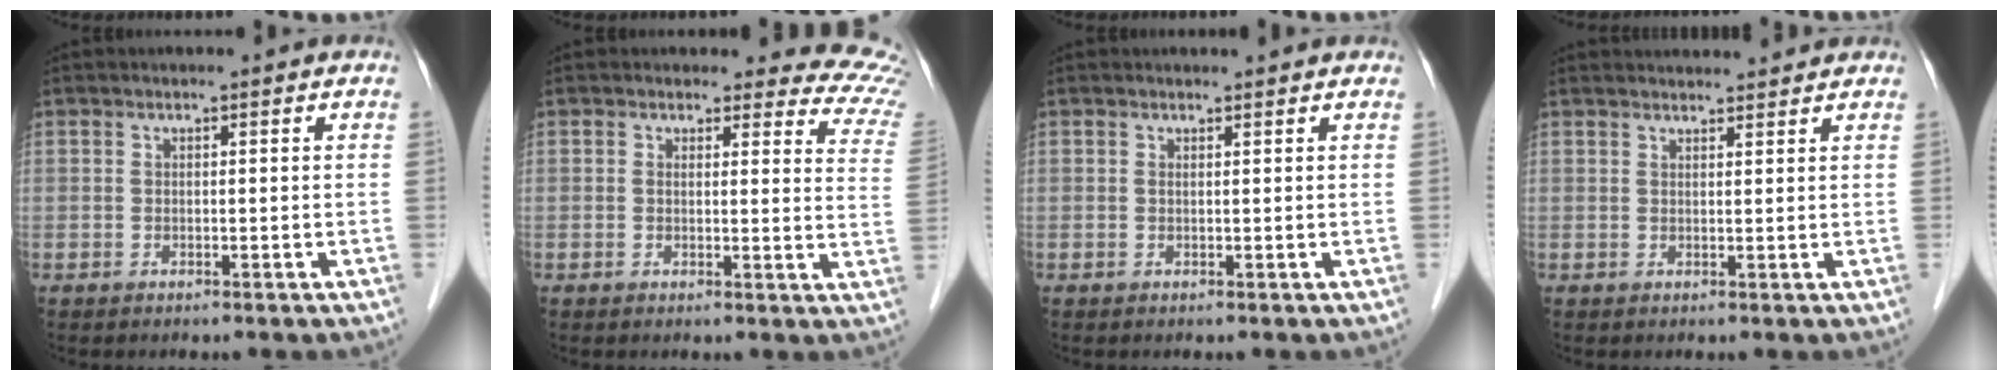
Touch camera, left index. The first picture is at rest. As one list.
[{"total": 10.7, "force": [10.2, 3.1, 0.8], "torque": [0.040, -0.068, 0.059]}, {"total": 1.5, "force": [1.4, -0.1, 0.2], "torque": [-0.011, 0.003, 0.016]}, {"total": 6.6, "force": [6.4, 0.7, 1.3], "torque": [-0.015, 0.027, 0.076]}]